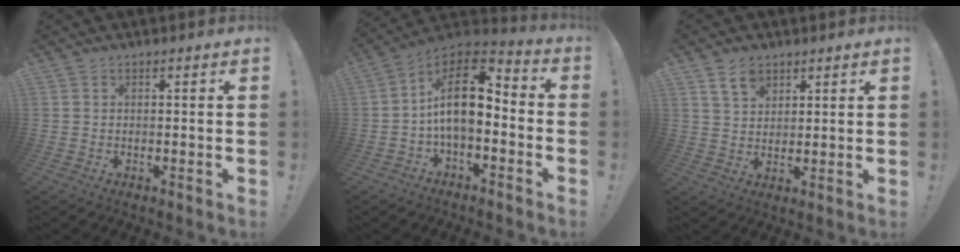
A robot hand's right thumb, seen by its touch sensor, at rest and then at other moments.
{"total": 13.9, "force": [0.5, 7.2, 11.8], "torque": [-0.206, 0.007, 0.012]}
{"total": 6.3, "force": [4.0, 3.9, 3.0], "torque": [-0.050, -0.012, 0.075]}